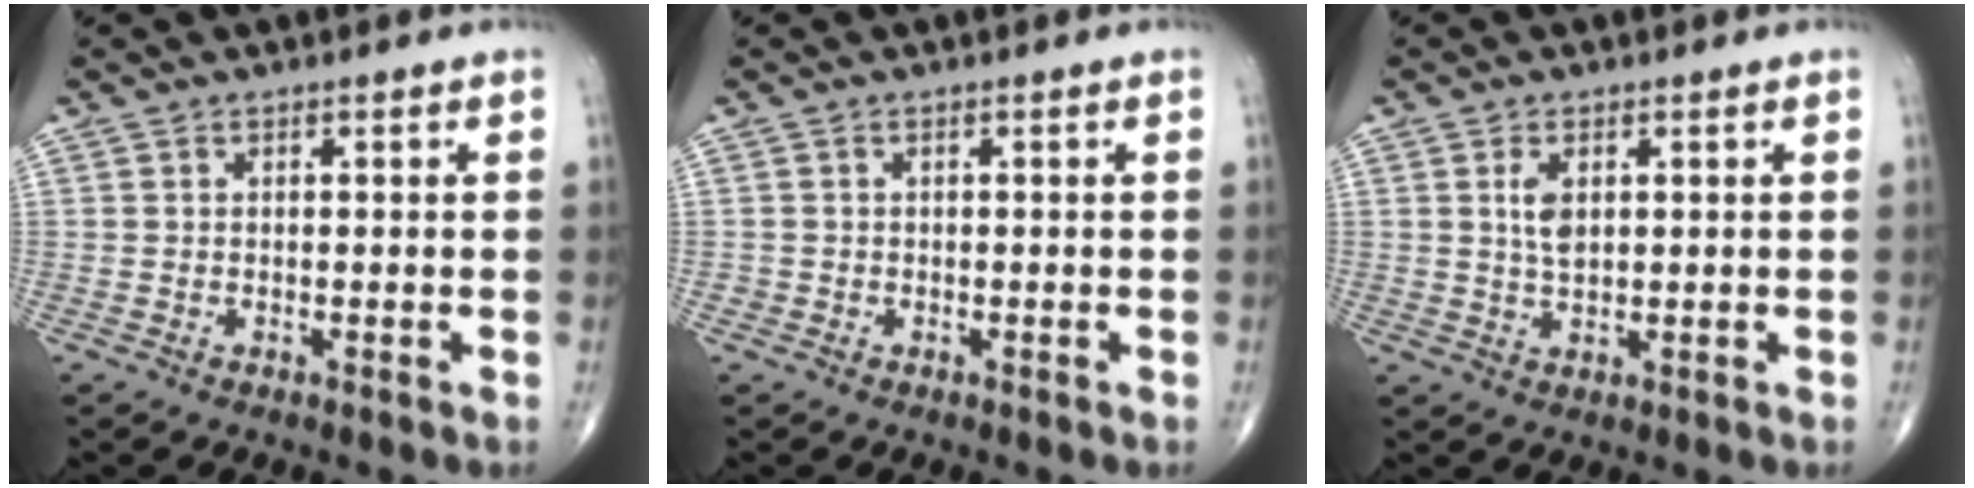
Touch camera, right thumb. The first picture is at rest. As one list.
[{"total": 0.6, "force": [-0.2, 0.6, 0.0], "torque": [0.002, 0.004, -0.005]}, {"total": 3.8, "force": [1.0, 2.0, 3.1], "torque": [-0.055, -0.006, 0.022]}]